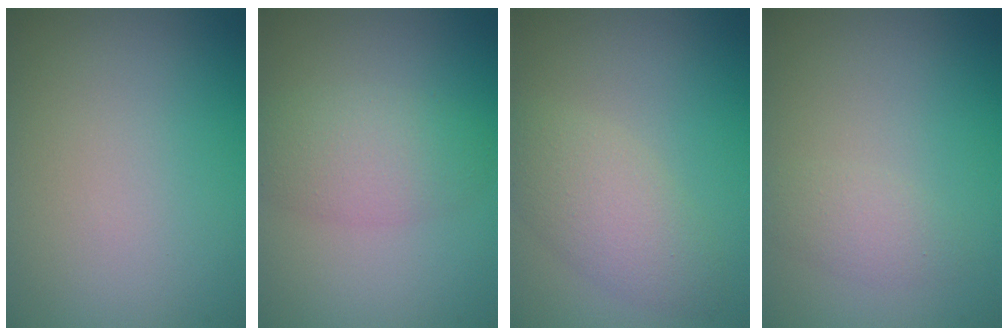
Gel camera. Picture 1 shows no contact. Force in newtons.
{"total": 3.6, "press": 3.6, "slide": 0.1}
{"total": 3.7, "press": 3.7, "slide": 0.1}
{"total": 1.6, "press": 1.6, "slide": 0.1}